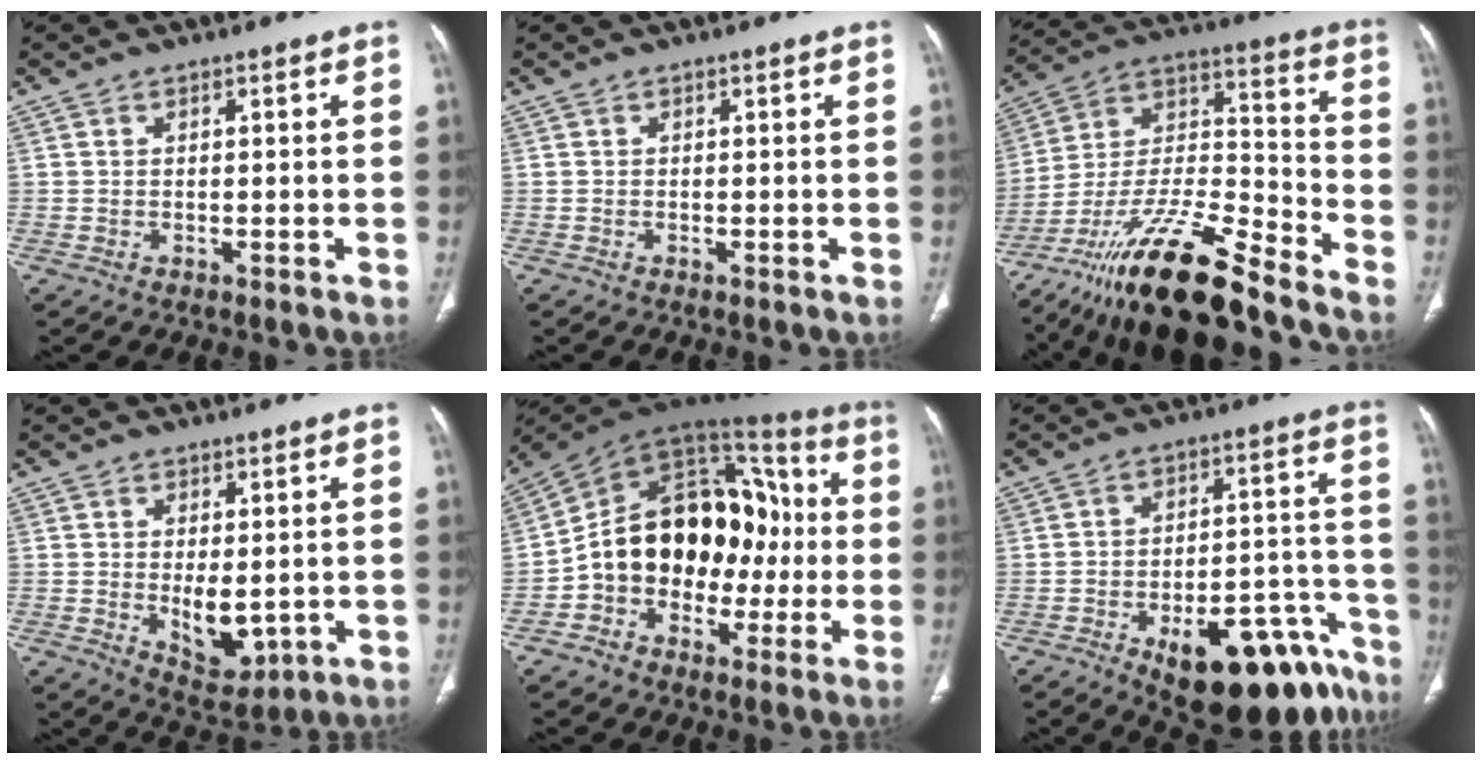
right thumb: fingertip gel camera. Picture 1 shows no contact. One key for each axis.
{"total": 0.0}
{"total": 20.5, "fx": -16.3, "fy": 3.6, "fz": 11.9, "tx": -0.236, "ty": 0.071, "tz": -0.298}
{"total": 7.1, "fx": -0.6, "fy": 3.8, "fz": 6.0, "tx": -0.071, "ty": -0.016, "tz": 0.011}
{"total": 21.4, "fx": -2.7, "fy": 15.3, "fz": 14.7, "tx": -0.191, "ty": 0.064, "tz": -0.042}
{"total": 22.1, "fx": -13.4, "fy": 9.5, "fz": 14.8, "tx": -0.116, "ty": 0.093, "tz": -0.181}